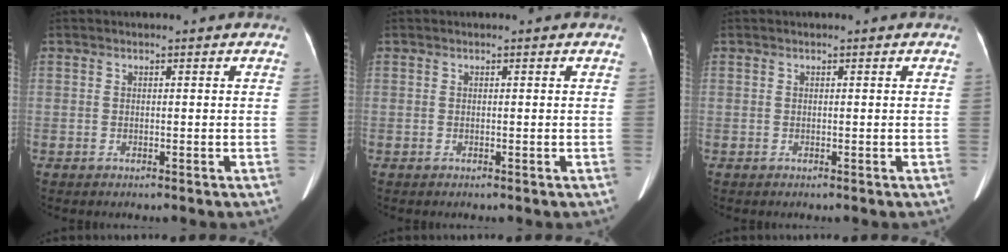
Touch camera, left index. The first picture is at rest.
{"total": 0.0}
{"total": 0.0}